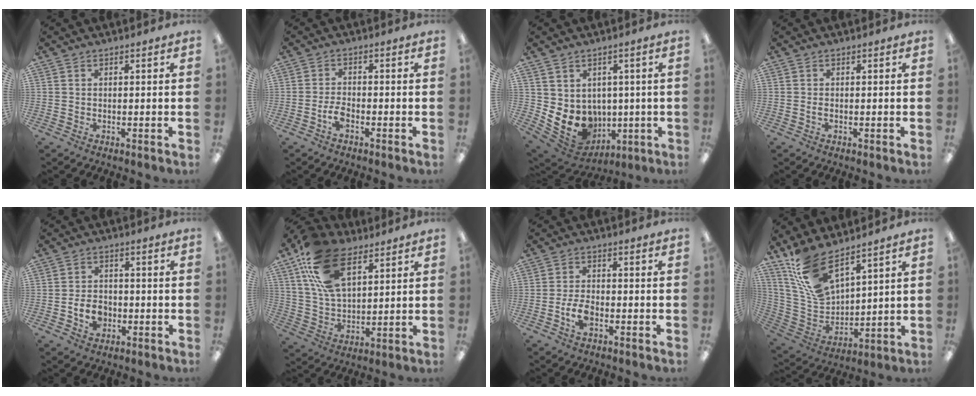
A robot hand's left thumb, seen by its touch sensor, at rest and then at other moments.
{"total": 3.4, "force": [-1.7, 1.5, 2.6], "torque": [-0.042, 0.010, -0.029]}
{"total": 10.0, "force": [-1.6, 8.4, 5.1], "torque": [-0.102, -0.008, -0.016]}
{"total": 0.7, "force": [-0.1, 0.3, 0.6], "torque": [-0.012, 0.000, -0.003]}
{"total": 5.4, "force": [-1.7, 4.0, 3.3], "torque": [-0.068, 0.007, -0.032]}
{"total": 18.5, "force": [9.9, 9.8, 12.1], "torque": [-0.242, -0.025, 0.181]}
{"total": 4.9, "force": [-1.9, 2.5, 3.7], "torque": [-0.071, 0.009, -0.035]}
{"total": 14.6, "force": [10.8, 5.8, 8.1], "torque": [-0.201, -0.055, 0.202]}